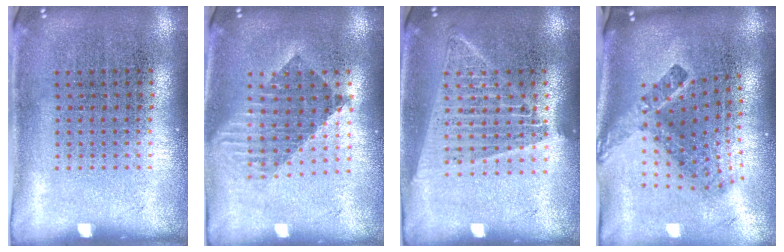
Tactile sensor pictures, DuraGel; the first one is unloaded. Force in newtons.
{"total": 1.7, "press": 1.4, "slide": 1.0}
{"total": 1.5, "press": 1.4, "slide": 0.7}
{"total": 2.6, "press": 1.6, "slide": 2.1}